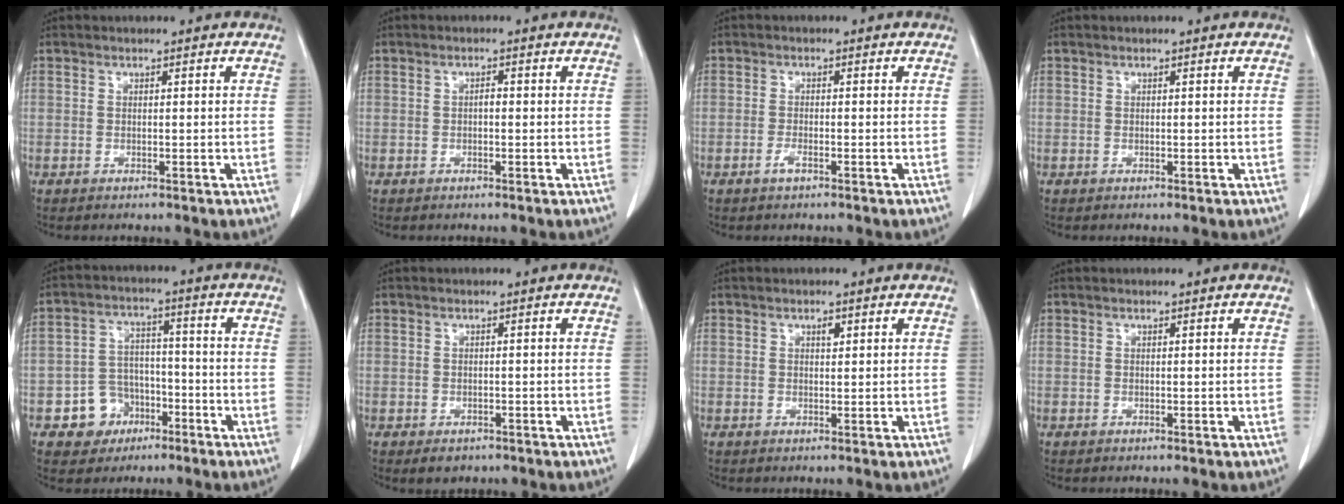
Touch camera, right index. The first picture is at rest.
{"total": 0.8, "force": [-0.1, 0.4, 0.7], "torque": [-0.011, 0.004, -0.003]}
{"total": 1.4, "force": [-0.9, 0.3, 1.1], "torque": [-0.021, 0.000, -0.017]}
{"total": 0.0}
{"total": 7.2, "force": [-3.4, 6.2, 1.5], "torque": [-0.023, 0.018, -0.048]}
{"total": 1.9, "force": [-1.1, 1.3, 0.7], "torque": [-0.008, 0.001, -0.007]}
{"total": 1.1, "force": [0.6, 0.5, 0.8], "torque": [-0.011, -0.002, 0.007]}
{"total": 0.0}